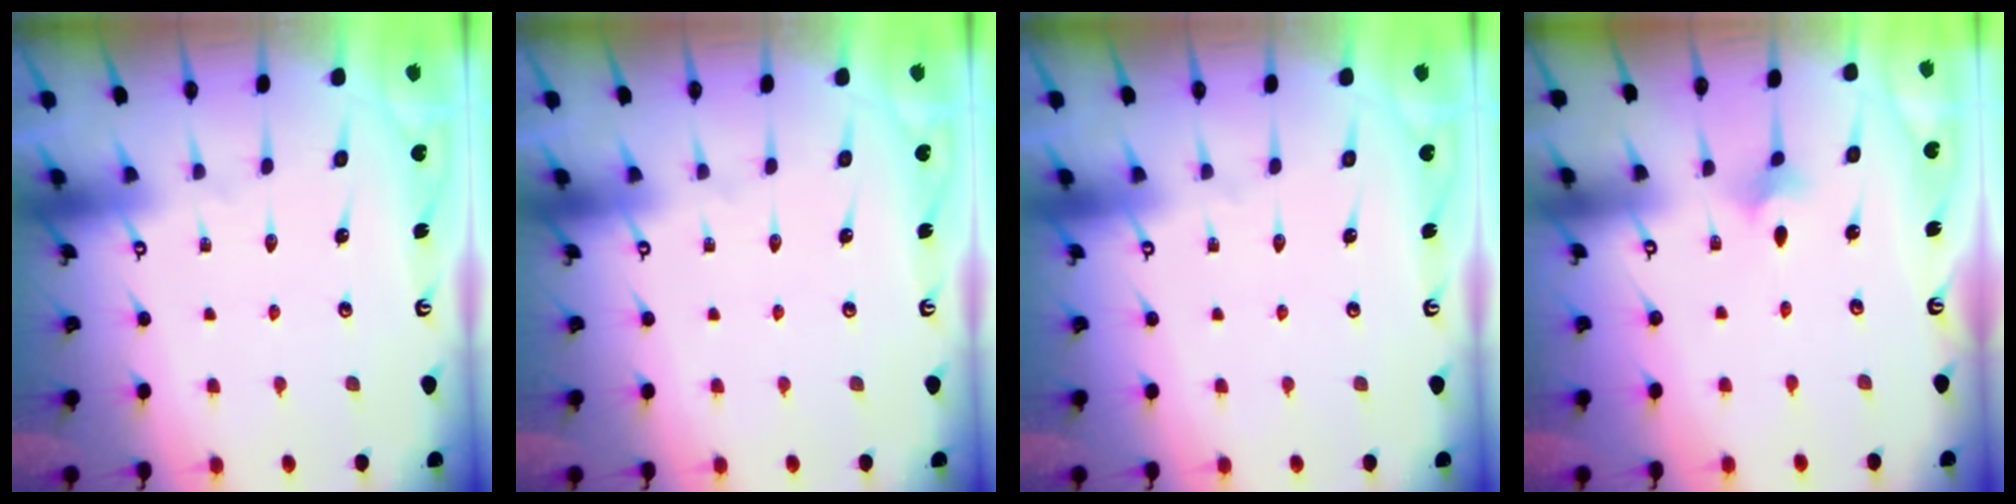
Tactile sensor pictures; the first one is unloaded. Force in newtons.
{"total": 0.0}
{"total": 0.0}
{"total": 1.8, "press": 1.7, "slide": 0.5}